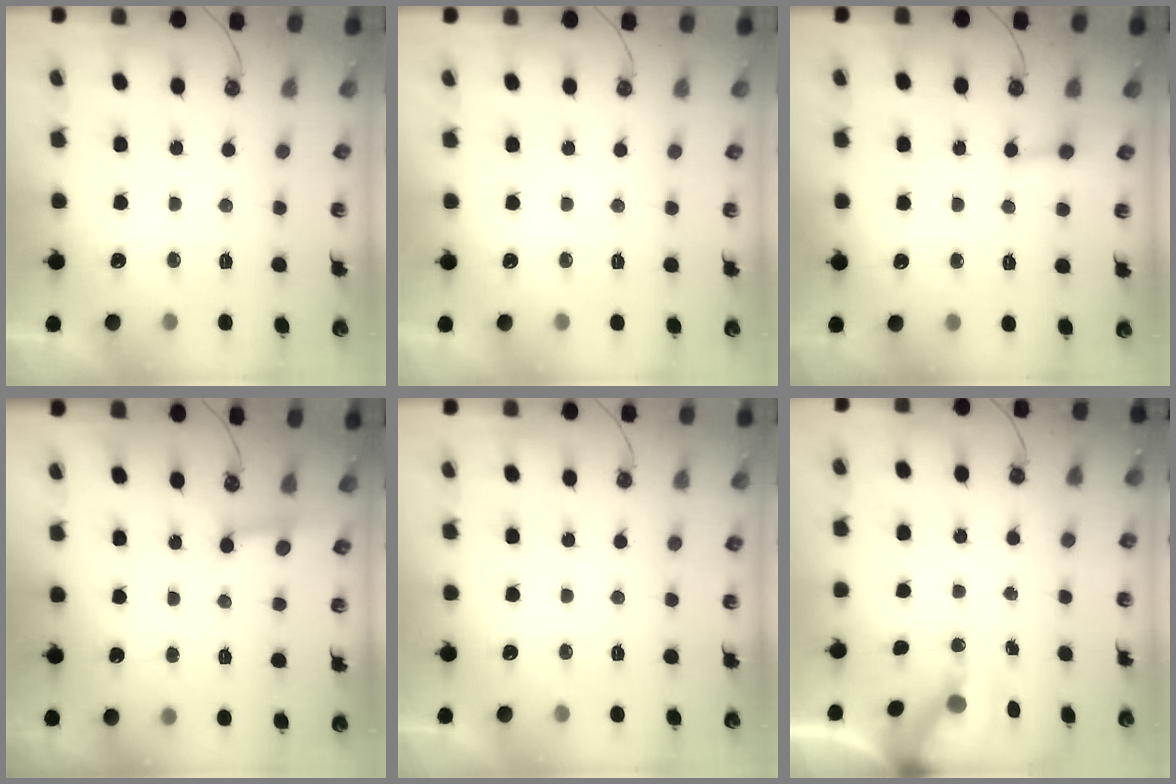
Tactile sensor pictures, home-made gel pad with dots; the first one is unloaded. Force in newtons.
{"total": 0.0}
{"total": 2.6, "press": 2.6, "slide": 0.2}
{"total": 2.8, "press": 2.7, "slide": 0.6}
{"total": 0.0}
{"total": 5.9, "press": 5.9, "slide": 0.6}